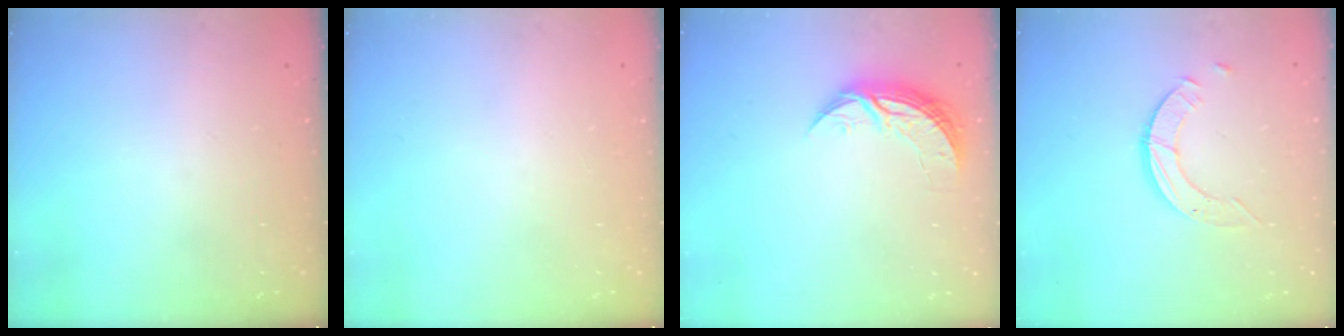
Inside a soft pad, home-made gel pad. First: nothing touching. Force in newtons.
{"total": 0.0}
{"total": 8.4, "press": 8.4, "slide": 0.6}
{"total": 3.5, "press": 3.5, "slide": 0.2}